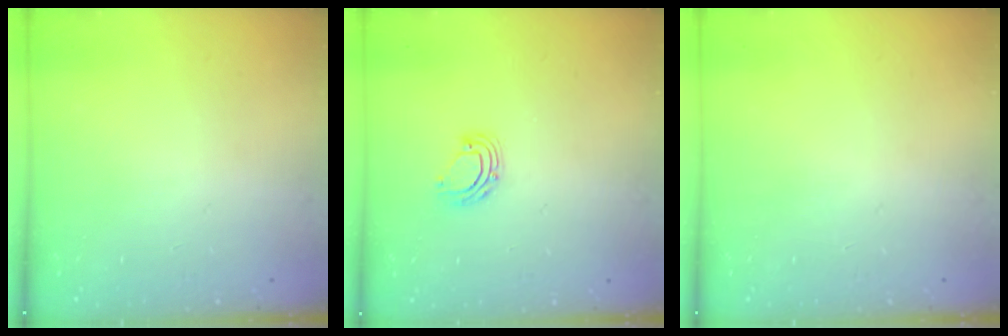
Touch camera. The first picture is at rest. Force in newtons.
{"total": 6.9, "press": 6.8, "slide": 0.9}
{"total": 0.0}